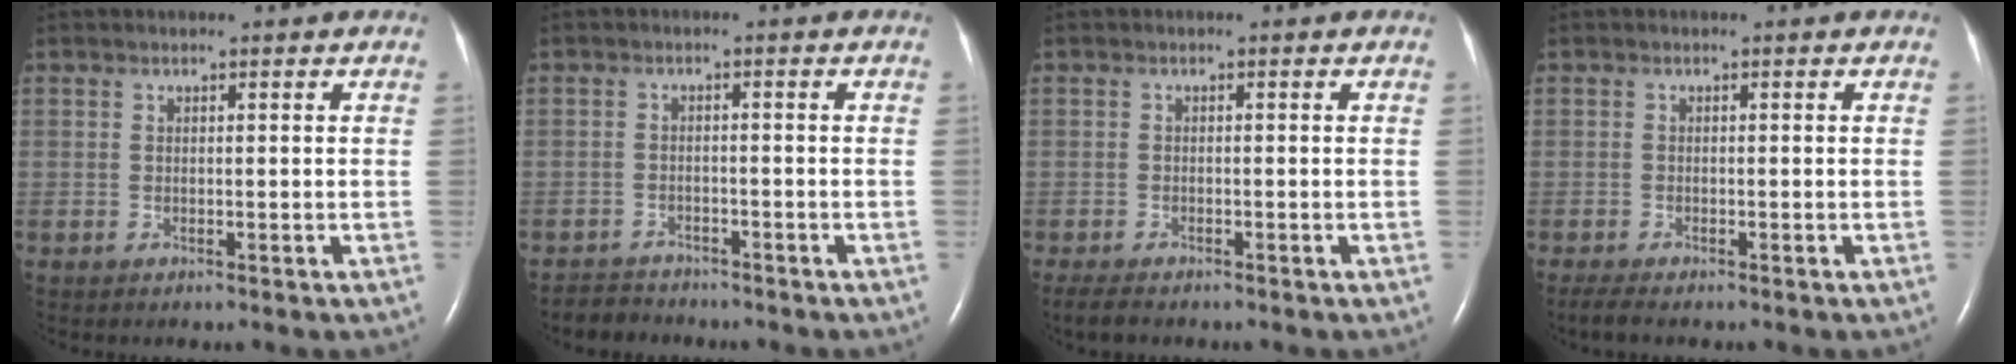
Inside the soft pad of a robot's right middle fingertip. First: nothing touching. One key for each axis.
{"total": 3.2, "fx": -3.0, "fy": 0.9, "fz": -0.6, "tx": 0.004, "ty": -0.007, "tz": -0.053}
{"total": 3.0, "fx": -2.4, "fy": 0.8, "fz": 1.5, "tx": -0.034, "ty": -0.010, "tz": -0.036}
{"total": 2.1, "fx": -1.7, "fy": 0.2, "fz": 1.2, "tx": -0.032, "ty": -0.010, "tz": -0.030}